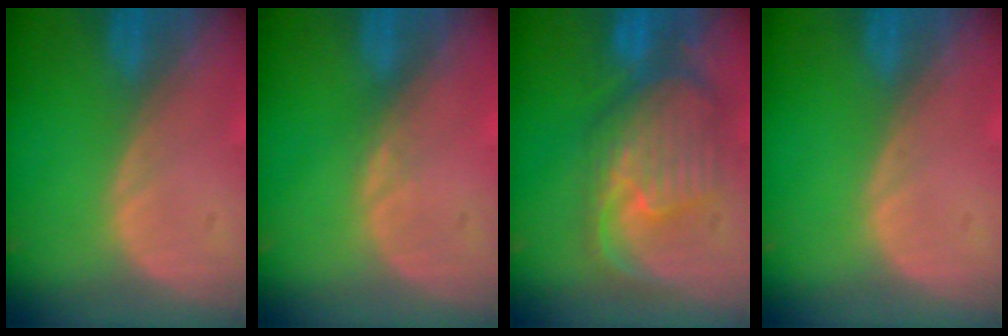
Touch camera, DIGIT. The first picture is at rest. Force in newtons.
{"total": 0.5, "press": 0.5, "slide": 0.1}
{"total": 10.5, "press": 9.4, "slide": 4.6}
{"total": 0.0}